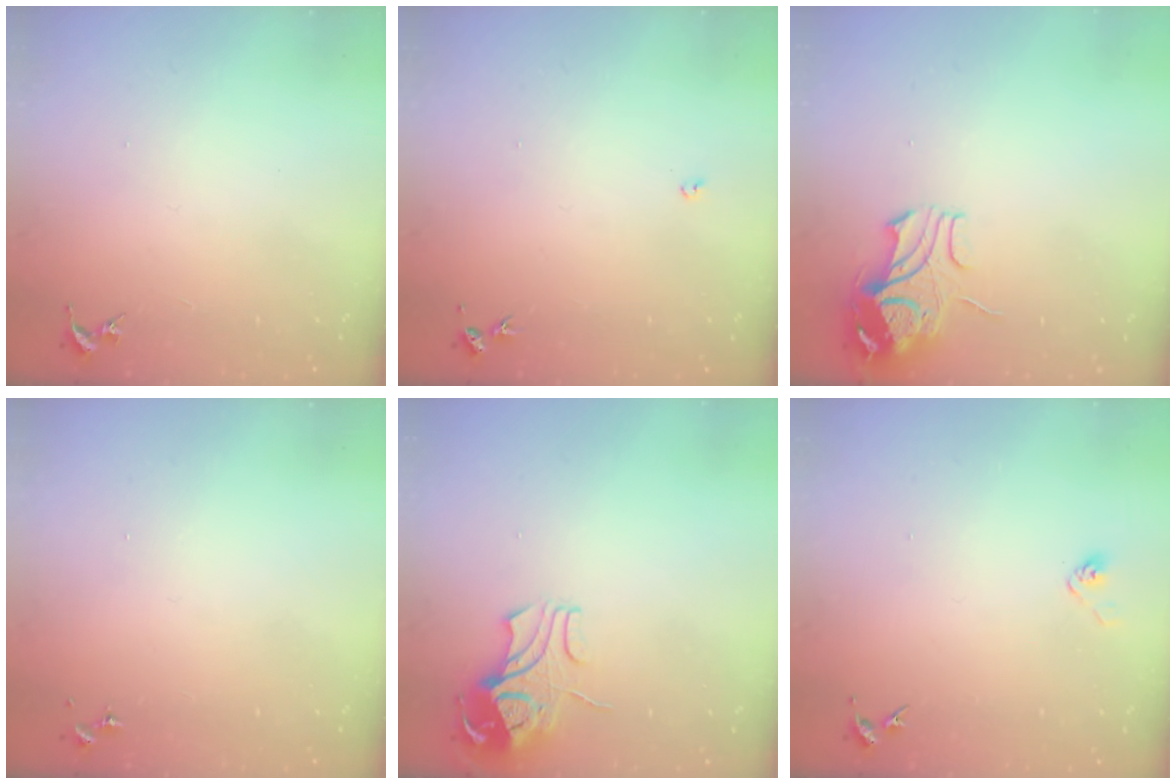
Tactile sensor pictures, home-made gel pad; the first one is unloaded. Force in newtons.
{"total": 2.7, "press": 2.7, "slide": 0.5}
{"total": 9.6, "press": 9.6, "slide": 1.1}
{"total": 0.0}
{"total": 9.4, "press": 9.4, "slide": 1.1}
{"total": 3.0, "press": 2.9, "slide": 0.9}